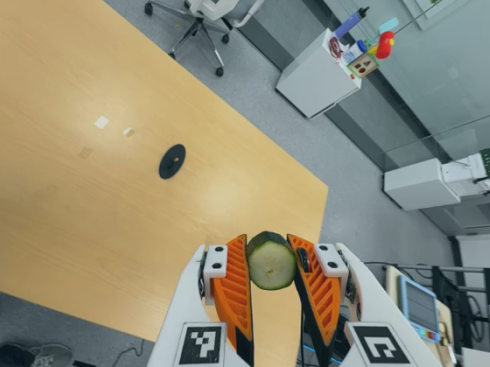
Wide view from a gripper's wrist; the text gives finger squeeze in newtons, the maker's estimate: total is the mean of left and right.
{"total": 9.1, "left": 8.5, "right": 9.6}